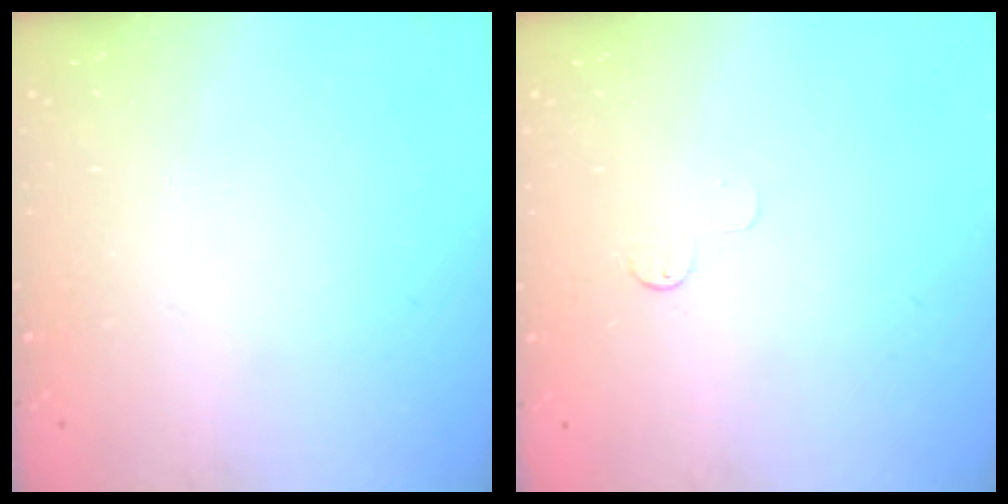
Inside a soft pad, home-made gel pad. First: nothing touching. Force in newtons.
{"total": 2.7, "press": 2.7, "slide": 0.2}